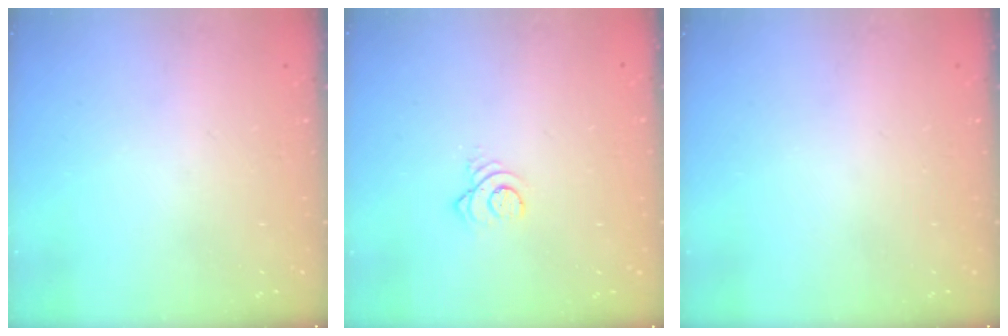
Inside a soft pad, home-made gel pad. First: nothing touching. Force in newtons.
{"total": 3.2, "press": 3.2, "slide": 0.3}
{"total": 0.0}